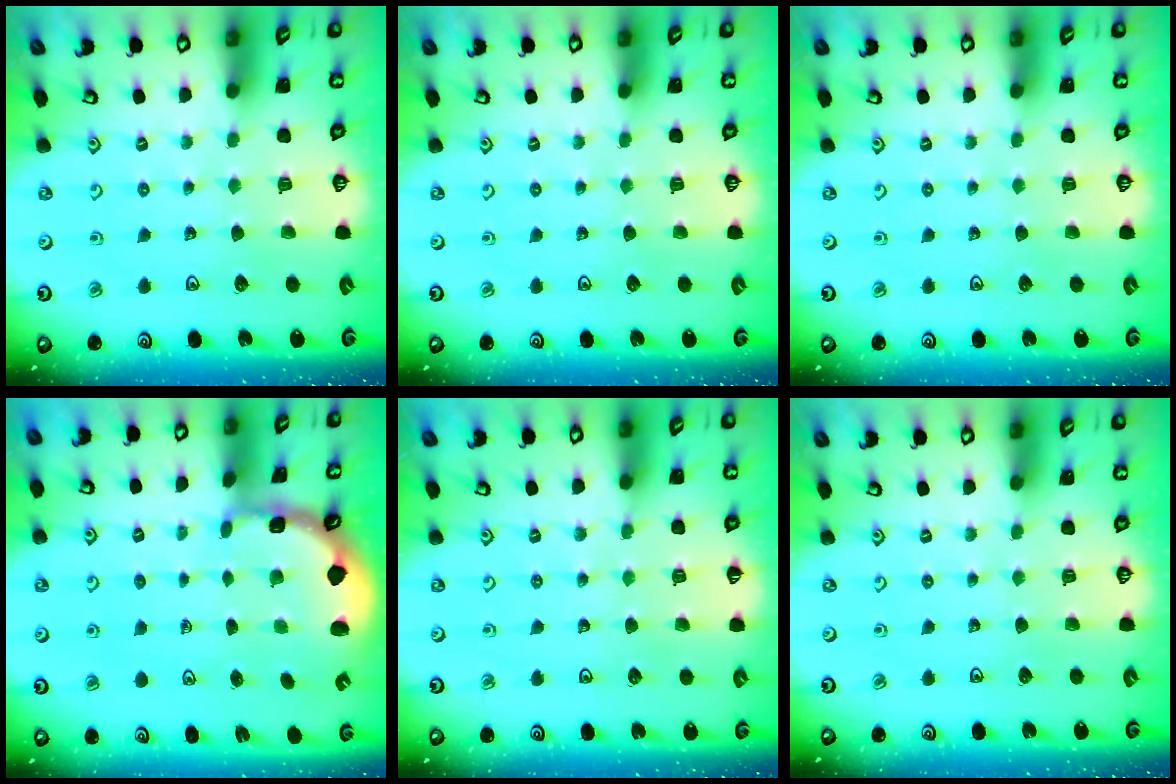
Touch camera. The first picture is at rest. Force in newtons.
{"total": 0.0}
{"total": 0.0}
{"total": 1.3, "press": 1.2, "slide": 0.4}
{"total": 2.4, "press": 2.4, "slide": 0.5}
{"total": 0.0}